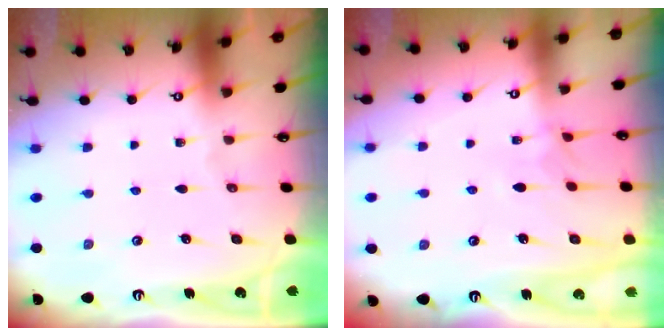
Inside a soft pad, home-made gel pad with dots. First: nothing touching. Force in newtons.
{"total": 2.1, "press": 2.1, "slide": 0.4}